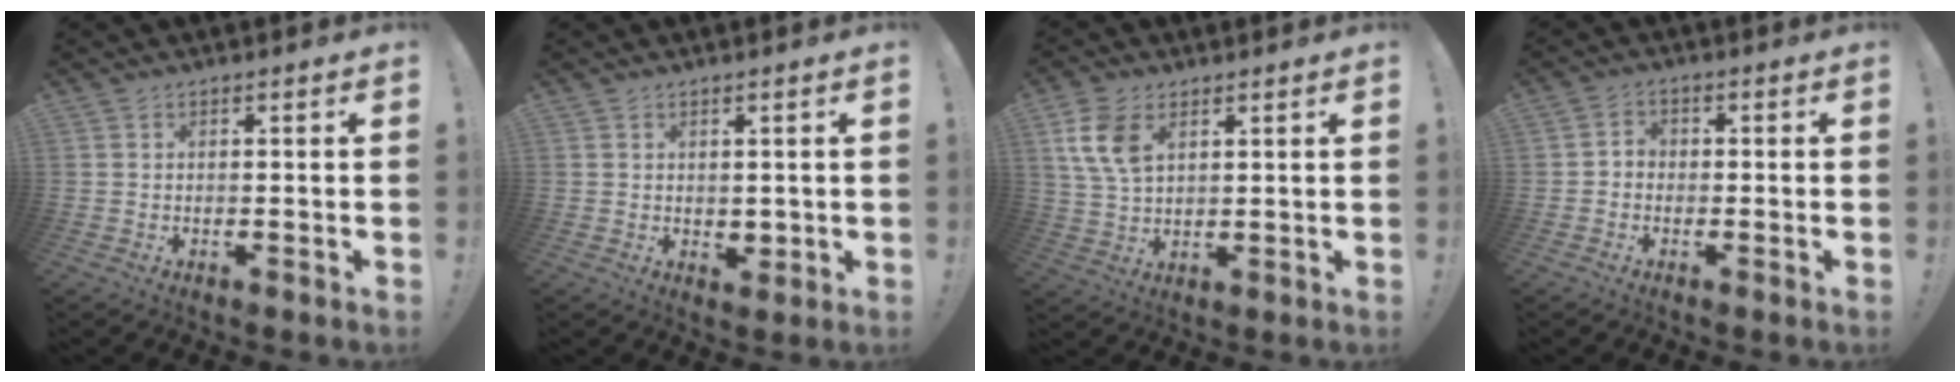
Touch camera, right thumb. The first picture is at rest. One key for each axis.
{"total": 2.6, "fx": 1.0, "fy": 2.1, "fz": 1.0, "tx": 0.003, "ty": -0.012, "tz": 0.016}
{"total": 10.1, "fx": 4.4, "fy": 6.3, "fz": 6.5, "tx": -0.129, "ty": -0.008, "tz": 0.084}
{"total": 2.8, "fx": -1.4, "fy": 2.0, "fz": 1.3, "tx": -0.021, "ty": 0.012, "tz": -0.025}